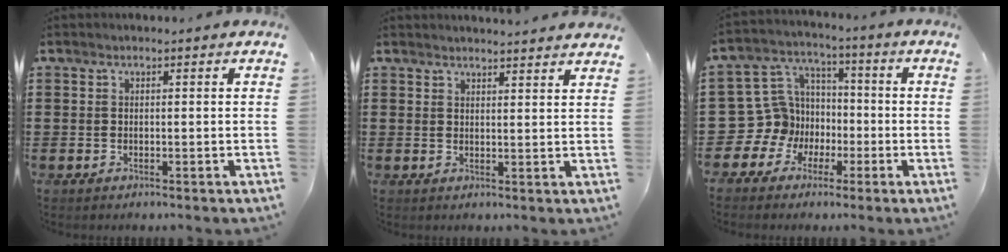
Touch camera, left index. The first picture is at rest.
{"total": 2.1, "force": [2.1, -0.2, 0.0], "torque": [-0.007, -0.005, 0.040]}
{"total": 9.9, "force": [-2.5, 9.4, 1.7], "torque": [-0.098, 0.001, -0.045]}